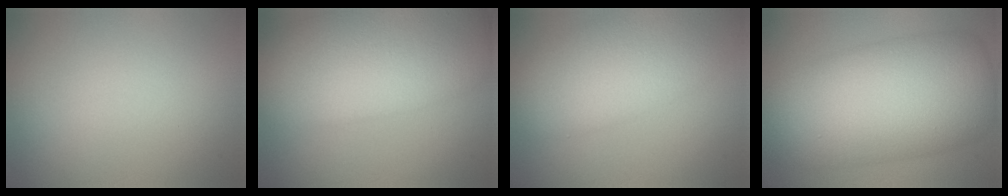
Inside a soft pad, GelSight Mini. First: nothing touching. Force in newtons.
{"total": 11.8, "press": 11.8, "slide": 0.7}
{"total": 8.3, "press": 8.3, "slide": 0.3}
{"total": 12.8, "press": 12.8, "slide": 0.3}